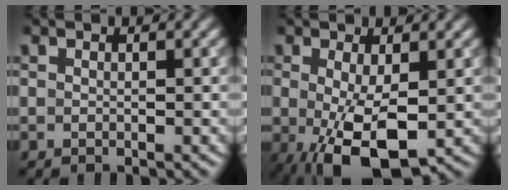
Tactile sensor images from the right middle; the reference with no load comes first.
{"total": 6.3, "force": [-0.8, 2.9, 5.5], "torque": [-0.113, -0.016, -0.004]}